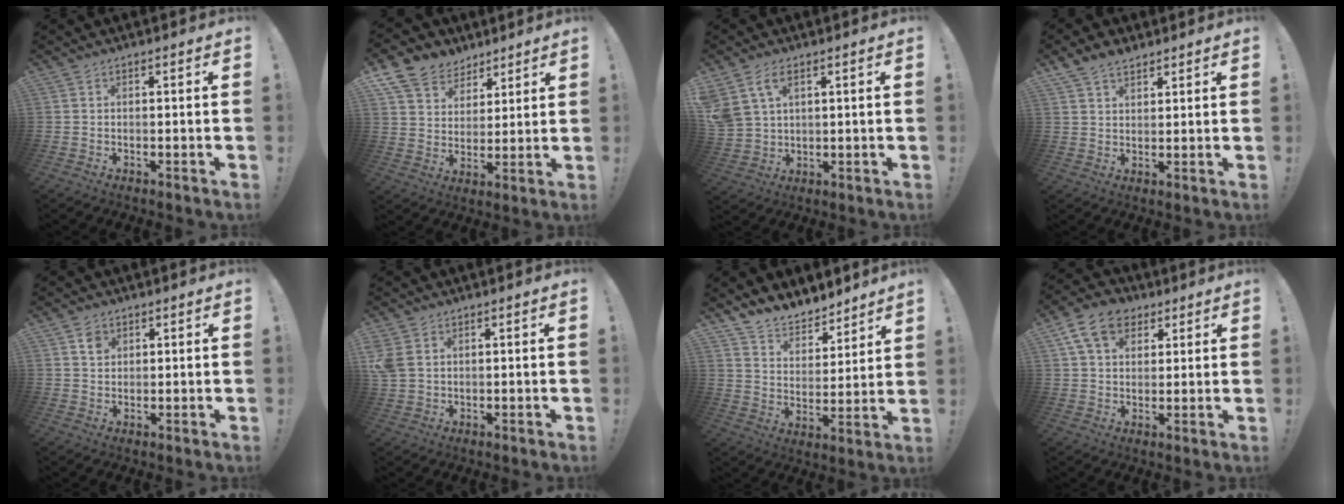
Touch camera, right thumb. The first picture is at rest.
{"total": 10.2, "force": [7.0, 7.1, 2.0], "torque": [-0.042, -0.049, 0.142]}
{"total": 7.6, "force": [4.1, 4.7, 4.3], "torque": [-0.084, -0.012, 0.083]}
{"total": 5.2, "force": [4.1, 2.6, 1.8], "torque": [-0.031, -0.019, 0.078]}
{"total": 3.3, "force": [1.7, 2.5, 1.2], "torque": [-0.004, -0.007, 0.029]}
{"total": 5.3, "force": [2.0, 3.9, 3.0], "torque": [-0.067, -0.001, 0.040]}
{"total": 9.1, "force": [8.5, 3.1, 0.8], "torque": [-0.029, -0.078, 0.163]}
{"total": 12.2, "force": [5.6, 8.6, 6.6], "torque": [-0.107, -0.011, 0.109]}